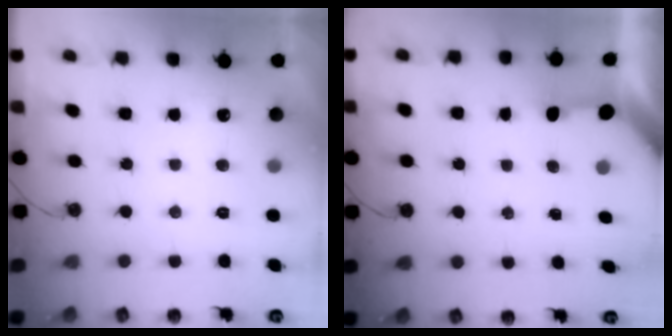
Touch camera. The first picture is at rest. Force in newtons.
{"total": 2.9, "press": 2.8, "slide": 0.3}